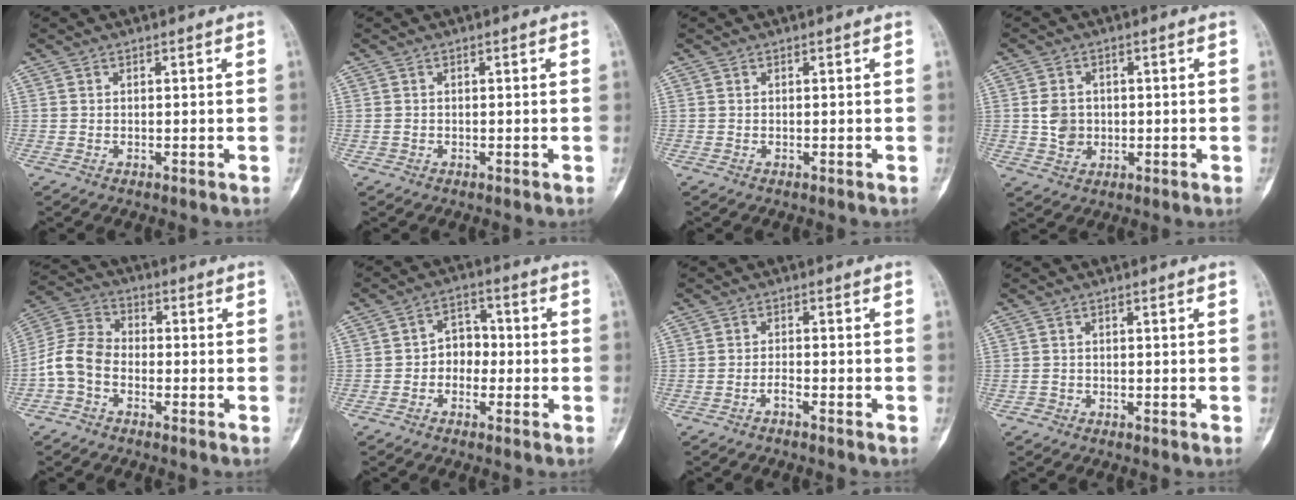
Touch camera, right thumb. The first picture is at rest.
{"total": 0.6, "force": [-0.1, 0.5, 0.3], "torque": [-0.006, 0.003, 0.001]}
{"total": 0.0}
{"total": 4.8, "force": [0.0, 4.0, 2.6], "torque": [-0.030, 0.000, 0.005]}
{"total": 8.1, "force": [-2.7, 5.8, 5.1], "torque": [-0.097, 0.028, -0.068]}
{"total": 5.1, "force": [-1.2, 4.1, 2.8], "torque": [-0.010, 0.026, -0.034]}
{"total": 1.3, "force": [-1.2, 0.0, 0.5], "torque": [-0.014, 0.011, -0.028]}
{"total": 0.8, "force": [-0.5, 0.6, 0.0], "torque": [-0.001, 0.004, -0.012]}